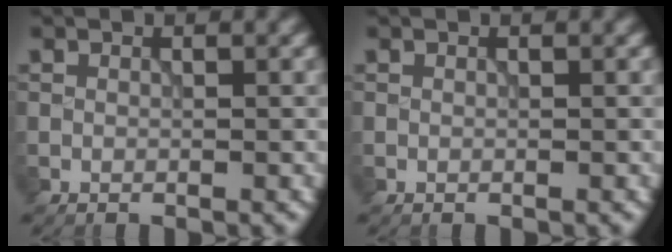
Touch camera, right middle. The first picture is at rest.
{"total": 0.0}